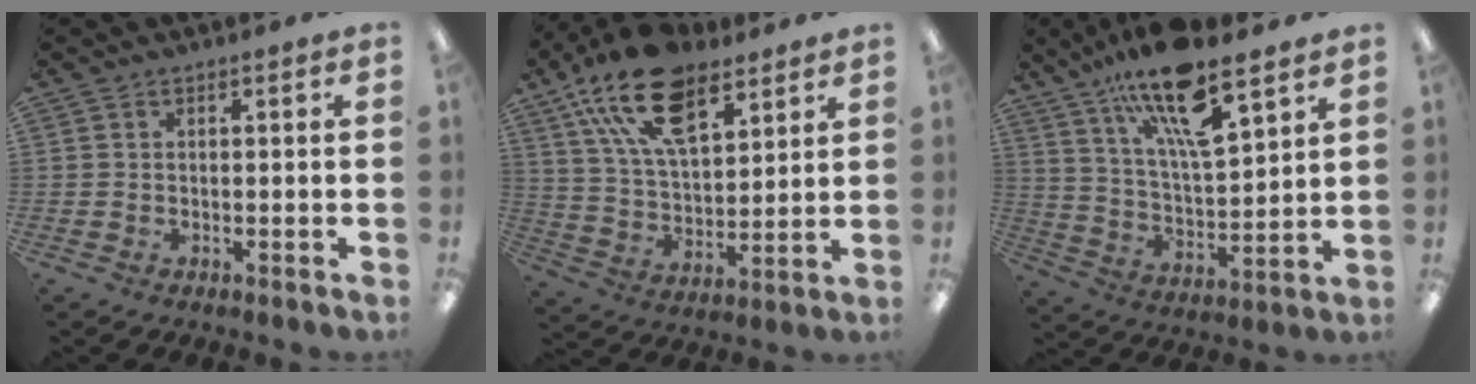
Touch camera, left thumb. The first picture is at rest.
{"total": 20.1, "force": [12.1, 10.2, 12.3], "torque": [-0.218, -0.048, 0.216]}
{"total": 17.6, "force": [12.7, 4.8, 11.1], "torque": [-0.196, -0.067, 0.213]}